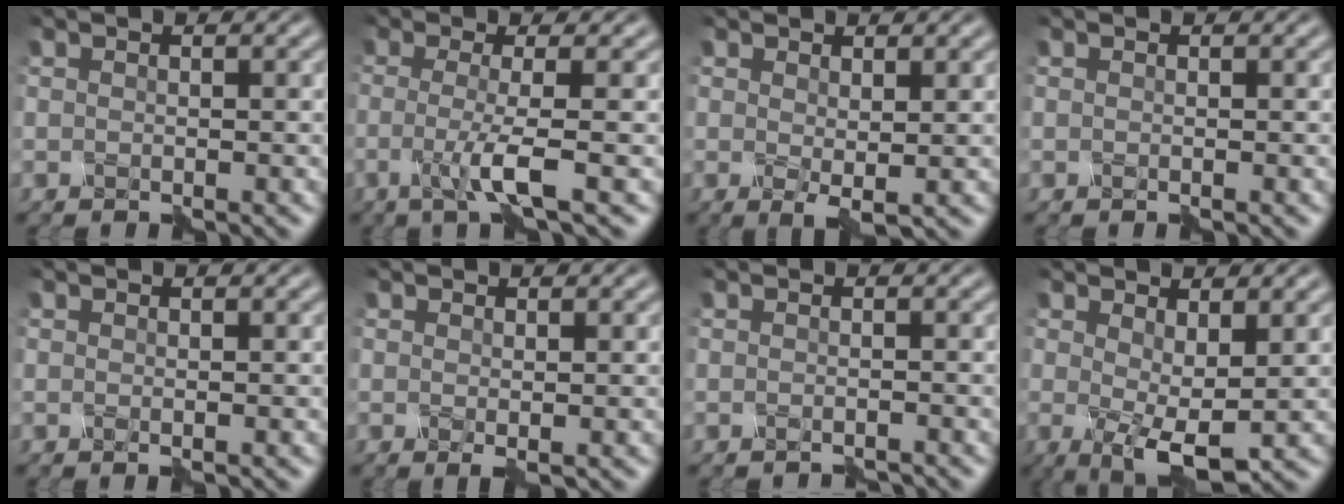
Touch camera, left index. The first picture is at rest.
{"total": 4.0, "force": [-1.0, 0.9, 3.7], "torque": [-0.071, -0.011, -0.025]}
{"total": 1.6, "force": [0.5, 0.4, 1.4], "torque": [-0.027, -0.011, 0.014]}
{"total": 0.0}
{"total": 0.0}
{"total": 0.7, "force": [0.2, 0.1, 0.7], "torque": [-0.013, -0.006, 0.007]}
{"total": 0.8, "force": [-0.8, -0.1, 0.1], "torque": [0.000, -0.011, -0.015]}
{"total": 4.5, "force": [0.1, 1.9, 4.1], "torque": [-0.074, -0.009, 0.004]}